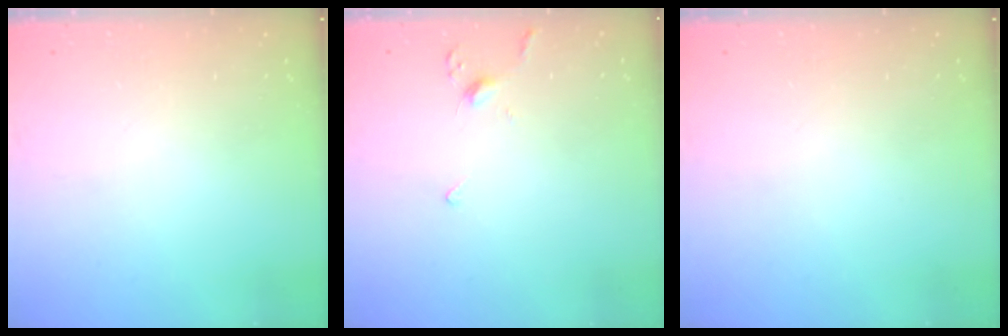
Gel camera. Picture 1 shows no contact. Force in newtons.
{"total": 3.3, "press": 3.2, "slide": 0.9}
{"total": 0.0}